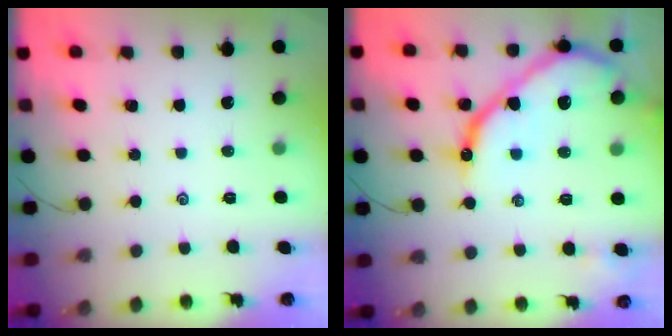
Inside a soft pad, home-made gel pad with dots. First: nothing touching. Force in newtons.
{"total": 17.2, "press": 17.1, "slide": 1.6}